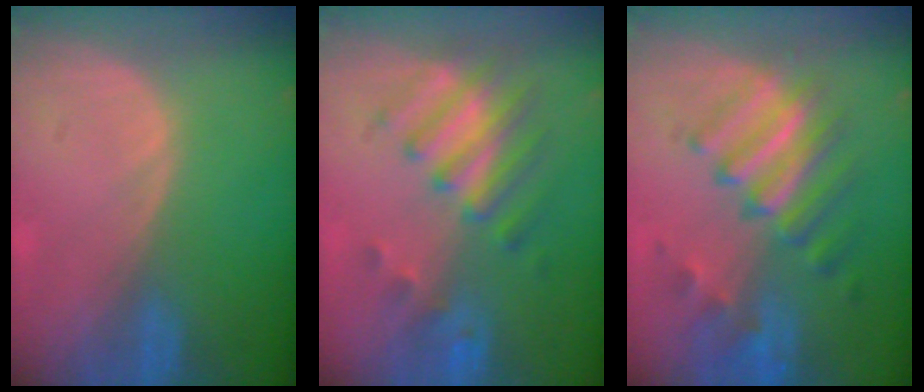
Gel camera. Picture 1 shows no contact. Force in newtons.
{"total": 8.0, "press": 7.0, "slide": 3.9}
{"total": 9.6, "press": 8.4, "slide": 4.7}